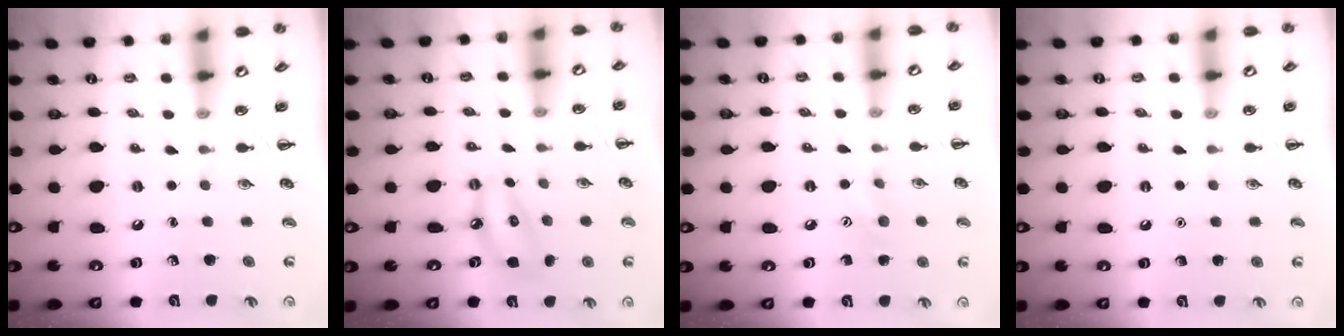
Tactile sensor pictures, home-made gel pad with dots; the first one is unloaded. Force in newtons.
{"total": 9.0, "press": 8.7, "slide": 2.3}
{"total": 6.5, "press": 6.4, "slide": 1.2}
{"total": 1.6, "press": 1.6, "slide": 0.1}